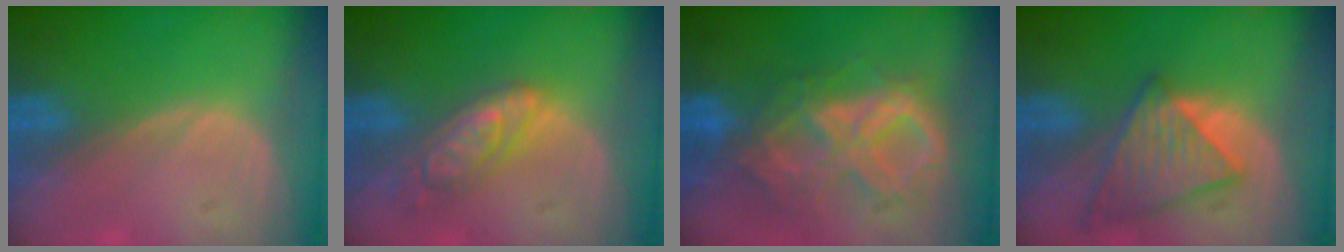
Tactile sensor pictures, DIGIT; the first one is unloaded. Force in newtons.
{"total": 6.4, "press": 5.7, "slide": 3.0}
{"total": 10.2, "press": 8.7, "slide": 5.3}
{"total": 8.0, "press": 7.3, "slide": 3.4}